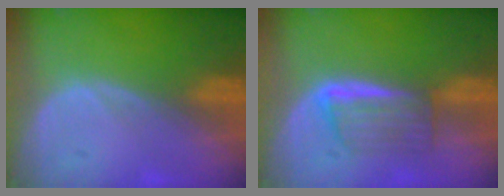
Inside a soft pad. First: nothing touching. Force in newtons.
{"total": 5.8, "press": 5.2, "slide": 2.6}